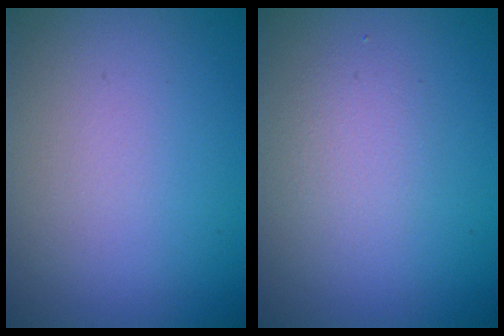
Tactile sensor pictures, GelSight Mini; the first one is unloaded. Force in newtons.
{"total": 1.6, "press": 1.6, "slide": 0.1}